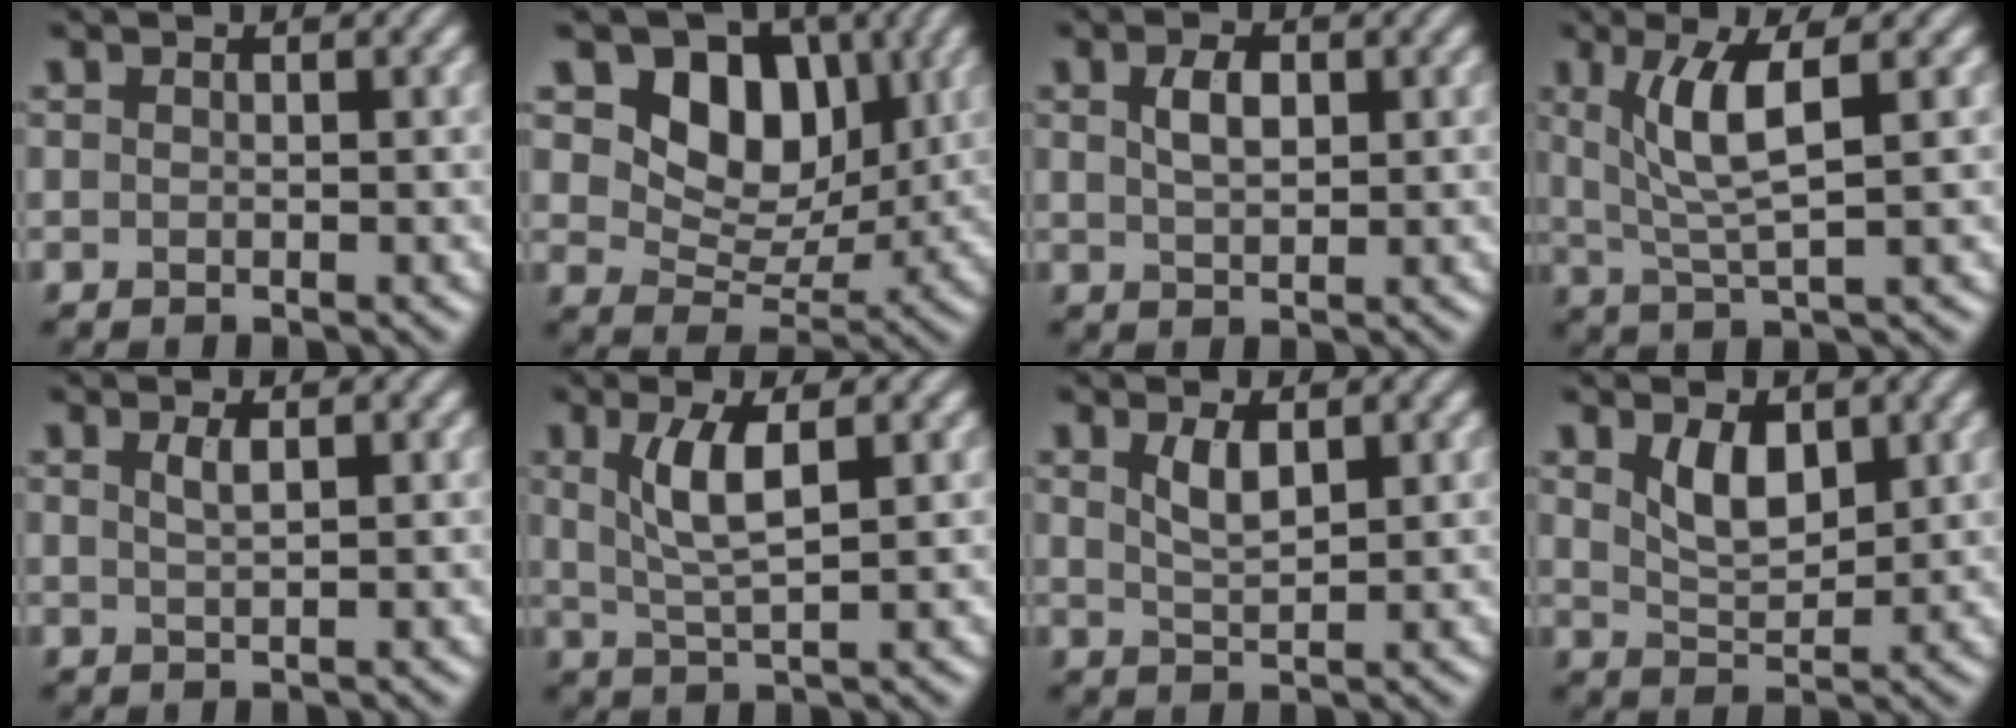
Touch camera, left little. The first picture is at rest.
{"total": 7.6, "force": [2.6, 5.5, 4.5], "torque": [-0.070, -0.011, 0.033]}
{"total": 2.5, "force": [0.8, 1.4, 1.9], "torque": [-0.043, 0.002, 0.017]}
{"total": 5.0, "force": [1.5, 1.1, 4.6], "torque": [-0.093, 0.001, 0.033]}
{"total": 1.3, "force": [0.6, 0.4, 1.1], "torque": [-0.020, 0.003, 0.011]}
{"total": 4.1, "force": [1.3, 1.1, 3.7], "torque": [-0.078, -0.001, 0.027]}
{"total": 2.2, "force": [1.2, 0.7, 1.7], "torque": [-0.038, -0.002, 0.025]}
{"total": 3.3, "force": [1.6, 1.6, 2.3], "torque": [-0.049, -0.004, 0.035]}